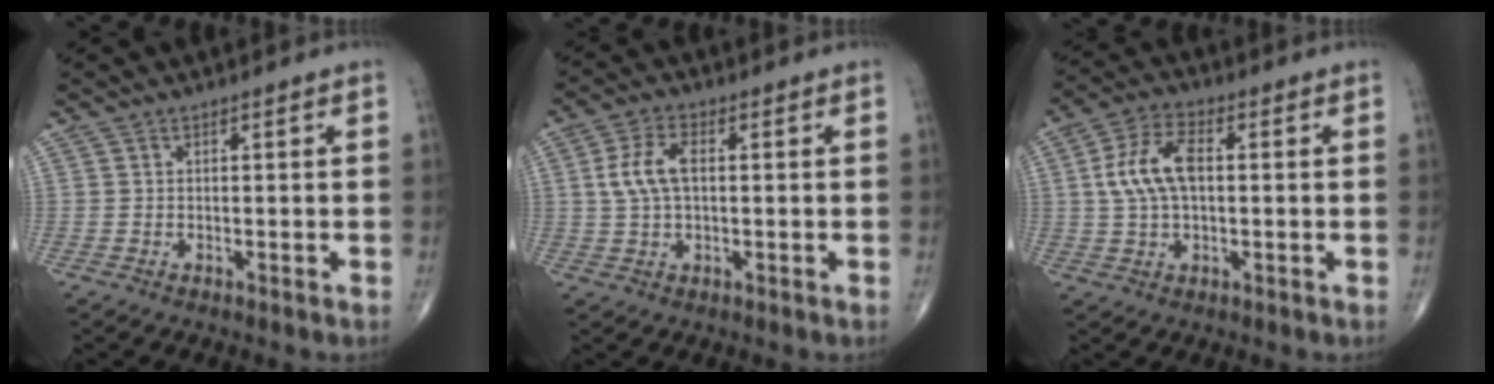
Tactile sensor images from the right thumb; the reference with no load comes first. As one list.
[{"total": 6.8, "force": [0.9, 3.5, 5.7], "torque": [-0.125, 0.012, 0.016]}, {"total": 9.7, "force": [1.0, 5.1, 8.1], "torque": [-0.165, 0.018, 0.017]}]